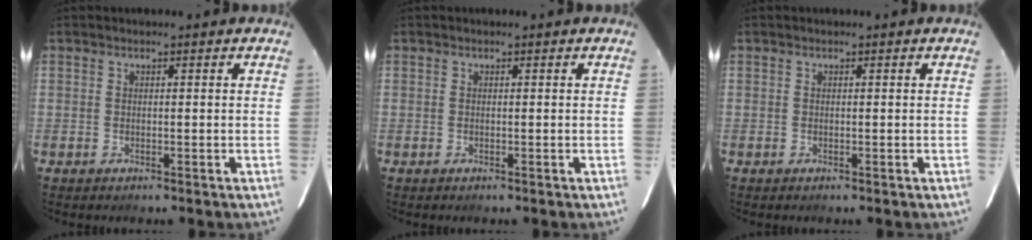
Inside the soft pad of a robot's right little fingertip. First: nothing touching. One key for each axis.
{"total": 0.0}
{"total": 0.0}